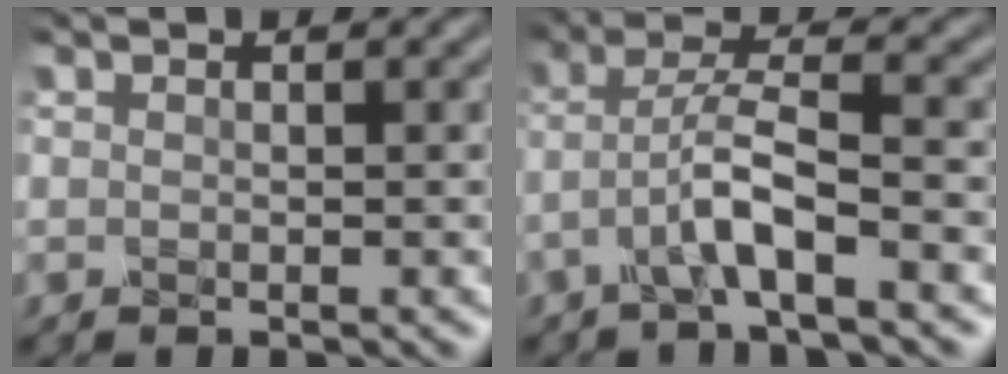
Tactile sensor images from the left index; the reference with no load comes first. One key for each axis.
{"total": 4.4, "fx": -1.9, "fy": 0.7, "fz": 3.9, "tx": -0.076, "ty": 0.013, "tz": -0.044}